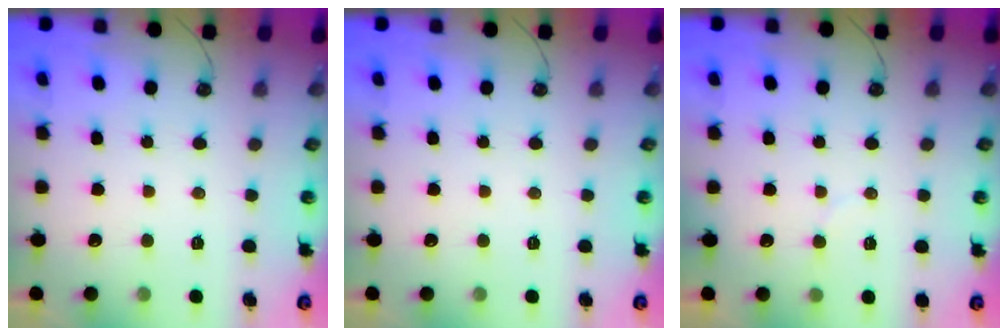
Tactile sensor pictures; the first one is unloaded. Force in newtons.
{"total": 0.0}
{"total": 3.2, "press": 3.2, "slide": 0.5}